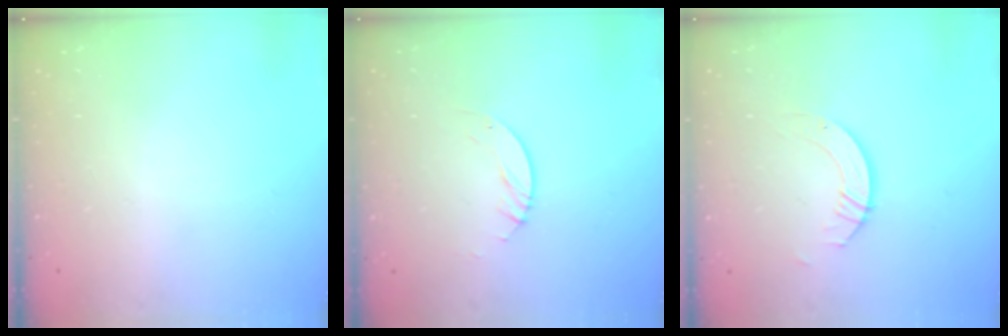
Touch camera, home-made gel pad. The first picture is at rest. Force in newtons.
{"total": 4.2, "press": 4.1, "slide": 0.4}
{"total": 4.4, "press": 4.4, "slide": 0.0}